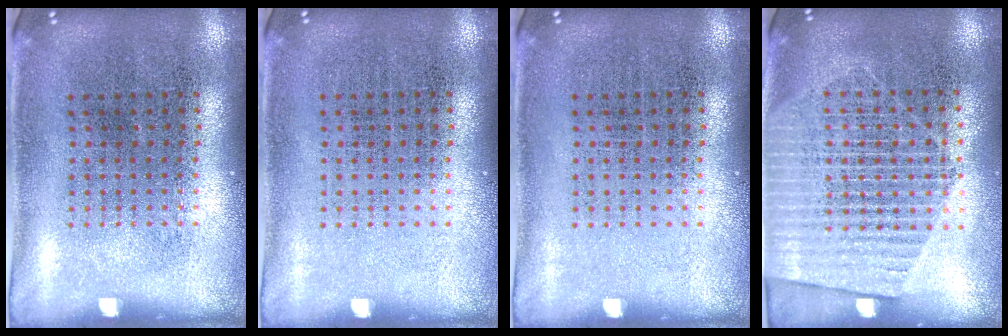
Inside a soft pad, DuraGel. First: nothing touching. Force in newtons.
{"total": 0.0}
{"total": 0.0}
{"total": 1.5, "press": 1.3, "slide": 0.7}